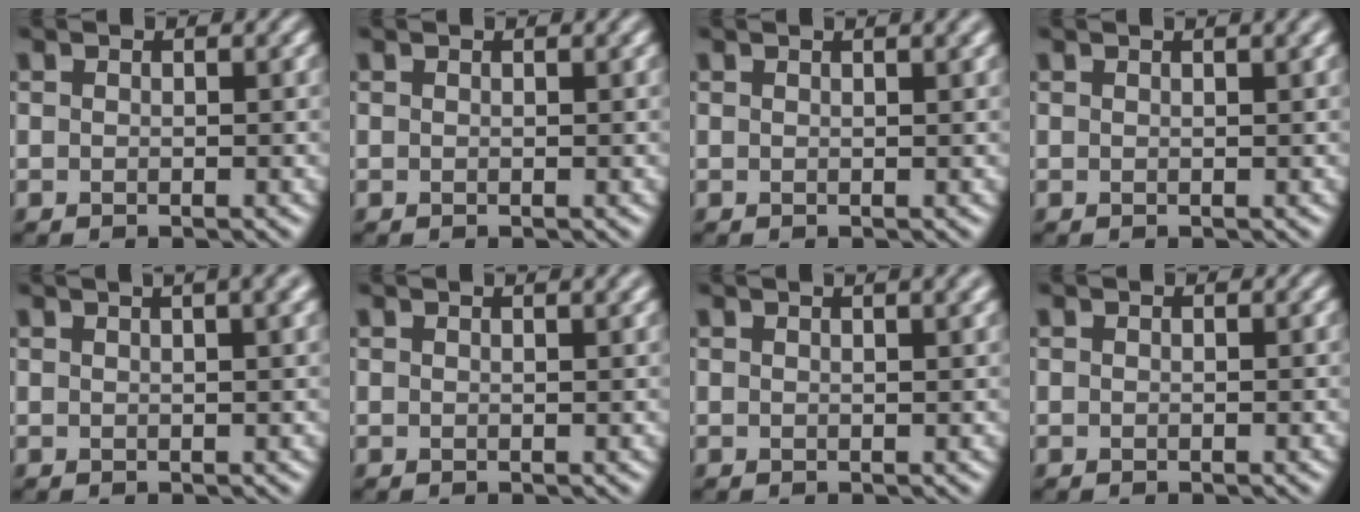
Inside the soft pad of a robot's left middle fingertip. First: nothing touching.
{"total": 0.8, "force": [0.6, 0.2, 0.5], "torque": [-0.011, -0.001, 0.005]}
{"total": 3.5, "force": [2.2, 1.3, 2.4], "torque": [-0.017, 0.013, 0.009]}
{"total": 2.9, "force": [1.9, 1.0, 2.0], "torque": [-0.016, 0.009, 0.008]}
{"total": 7.7, "force": [4.4, 3.2, 5.4], "torque": [-0.042, 0.045, 0.030]}
{"total": 3.2, "force": [2.1, 1.2, 2.1], "torque": [-0.013, 0.012, 0.007]}
{"total": 4.9, "force": [3.0, 2.0, 3.4], "torque": [-0.023, 0.029, 0.008]}
{"total": 0.0}